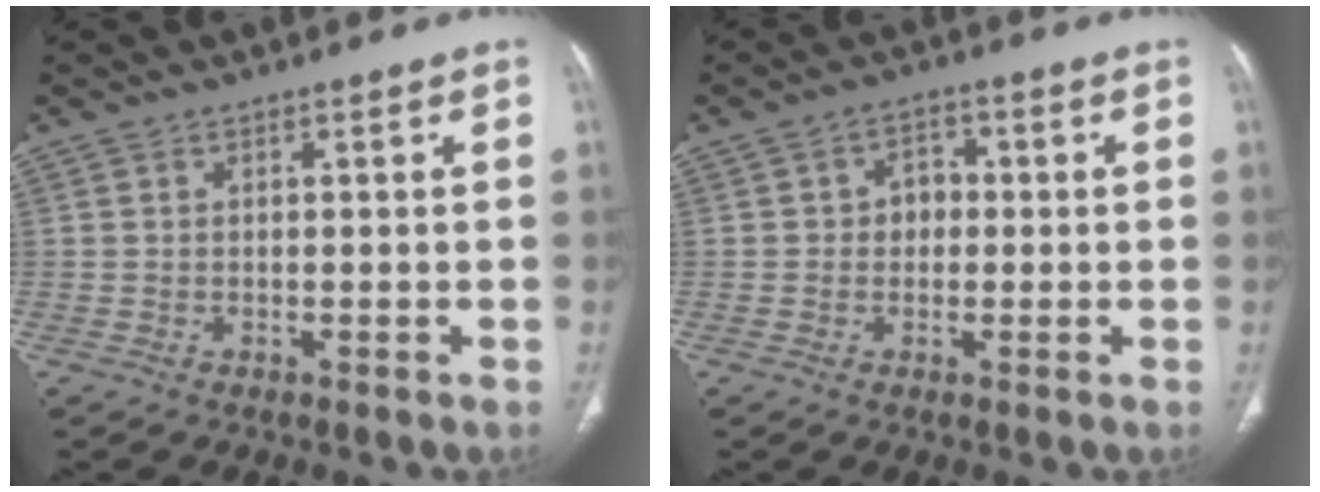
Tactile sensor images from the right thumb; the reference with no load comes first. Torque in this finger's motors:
{"motor_torque": [-0.37, 0.01, -0.06, 0.11, 0.10]}